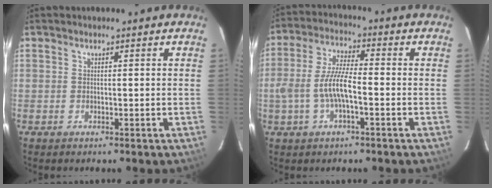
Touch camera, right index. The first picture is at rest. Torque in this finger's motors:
{"motor_torque": [0.32, -0.01, 0.30, 0.16]}